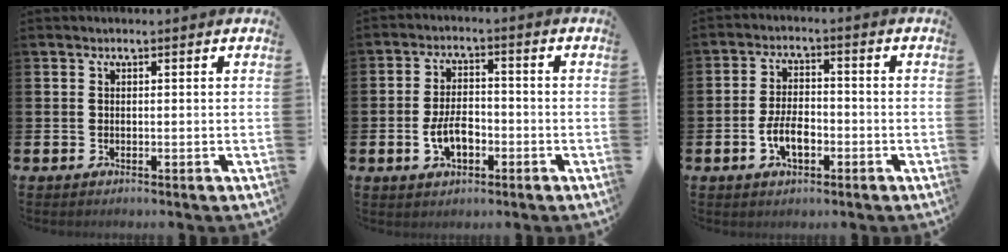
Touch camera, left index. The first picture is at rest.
{"total": 4.9, "force": [-1.6, 2.8, 3.7], "torque": [-0.064, 0.009, -0.029]}
{"total": 4.8, "force": [-1.6, 2.6, 3.7], "torque": [-0.071, 0.006, -0.031]}